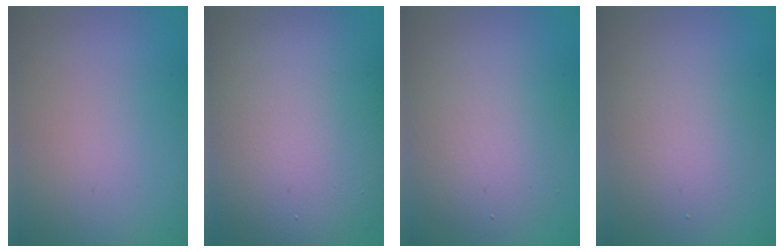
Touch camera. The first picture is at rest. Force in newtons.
{"total": 12.2, "press": 12.2, "slide": 0.6}
{"total": 5.0, "press": 5.0, "slide": 0.3}
{"total": 3.9, "press": 3.9, "slide": 0.1}